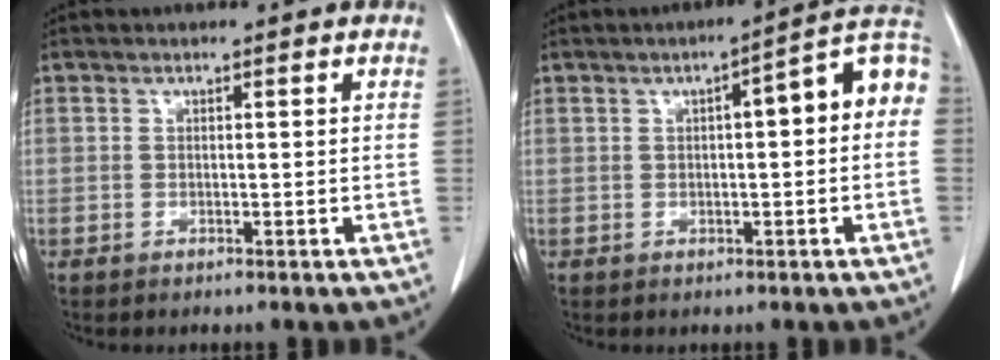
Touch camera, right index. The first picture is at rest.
{"total": 8.5, "force": [0.9, 1.7, 8.3], "torque": [-0.109, 0.035, 0.006]}